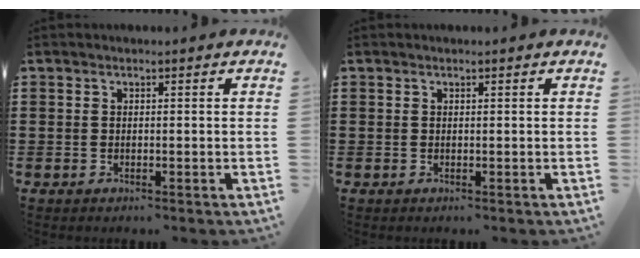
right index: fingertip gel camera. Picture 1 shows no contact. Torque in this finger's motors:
{"motor_torque": [-0.11, -0.12, 0.00, 0.00]}